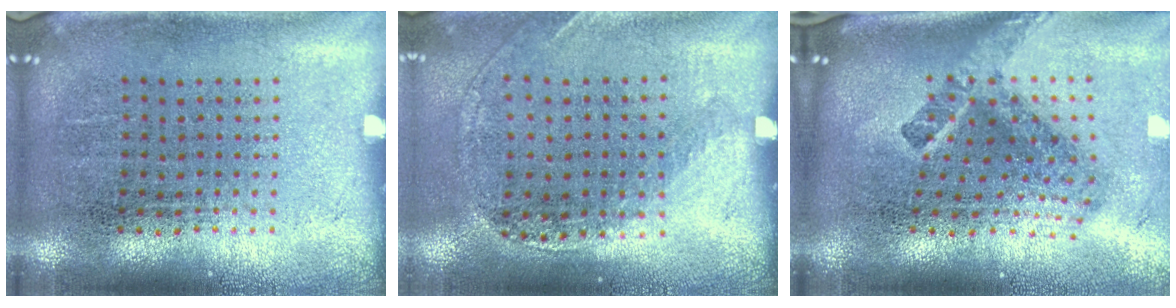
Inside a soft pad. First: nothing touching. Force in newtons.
{"total": 1.2, "press": 1.1, "slide": 0.5}
{"total": 2.6, "press": 1.6, "slide": 2.0}